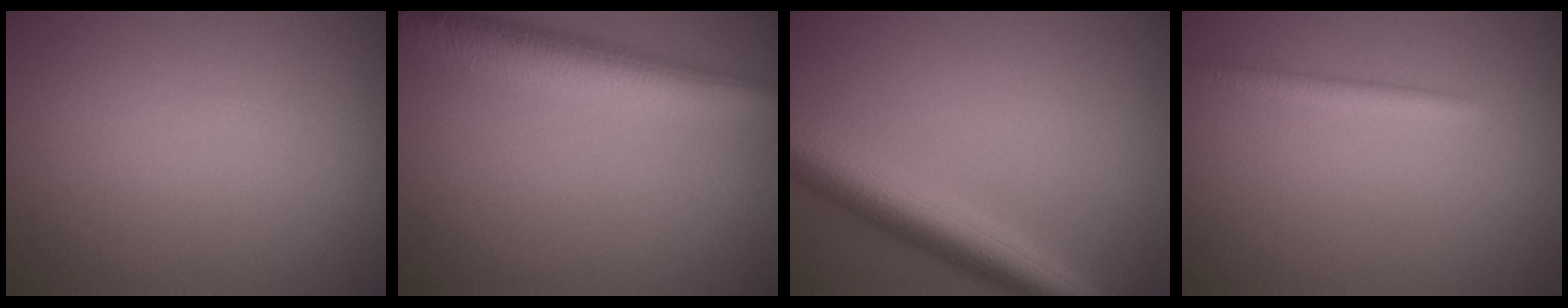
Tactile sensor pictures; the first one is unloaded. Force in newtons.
{"total": 6.1, "press": 6.1, "slide": 0.4}
{"total": 5.4, "press": 5.4, "slide": 0.2}
{"total": 1.4, "press": 1.4, "slide": 0.2}